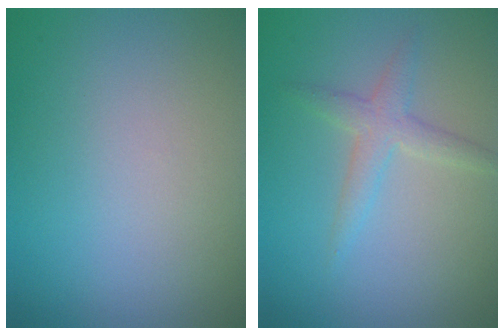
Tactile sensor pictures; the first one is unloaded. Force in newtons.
{"total": 2.2, "press": 2.2, "slide": 0.1}